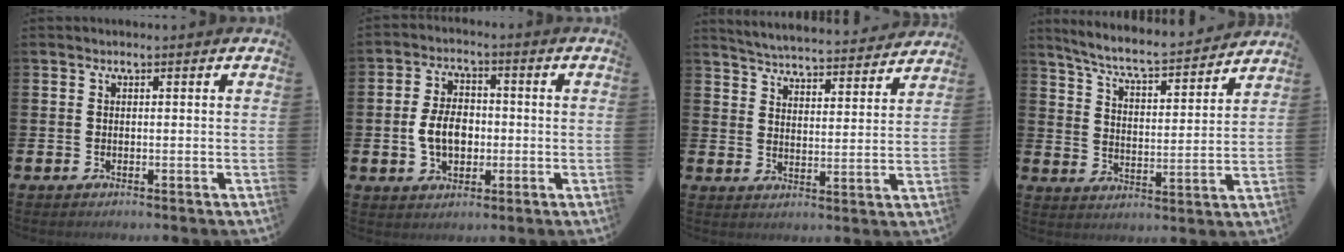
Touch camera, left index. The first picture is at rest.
{"total": 5.8, "force": [-0.6, 4.0, 4.1], "torque": [-0.075, 0.006, -0.017]}
{"total": 5.1, "force": [5.1, 0.2, 0.2], "torque": [-0.023, -0.045, 0.087]}
{"total": 6.6, "force": [6.2, 0.5, 2.2], "torque": [-0.074, -0.049, 0.103]}